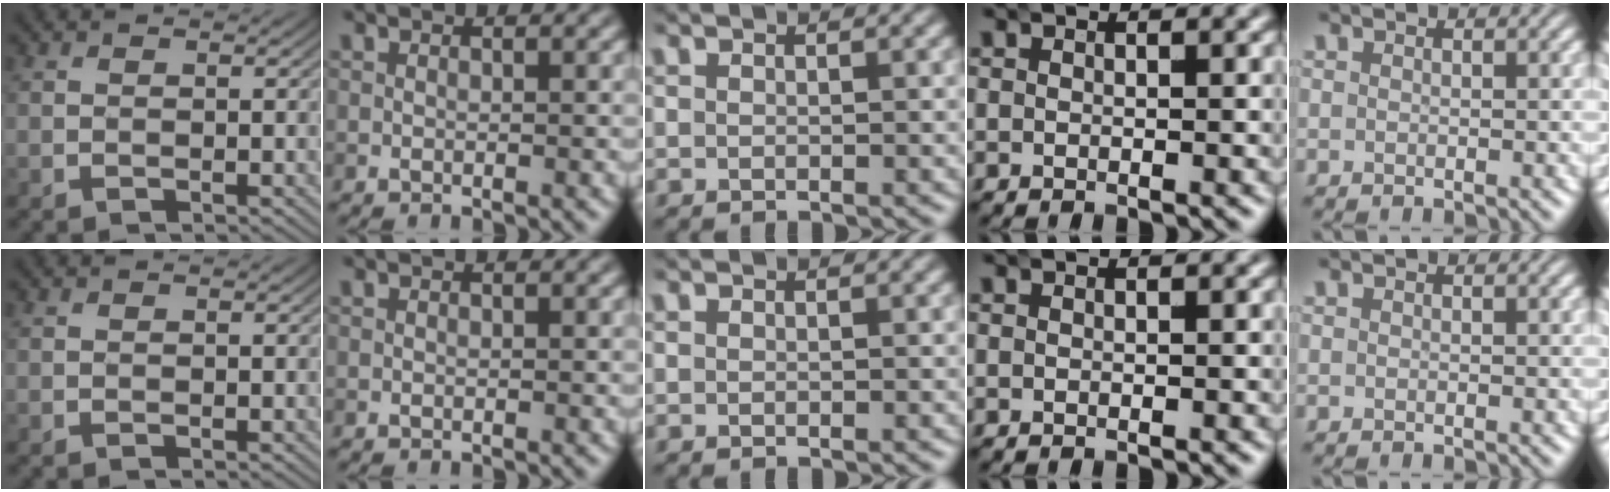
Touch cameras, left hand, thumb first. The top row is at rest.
{}